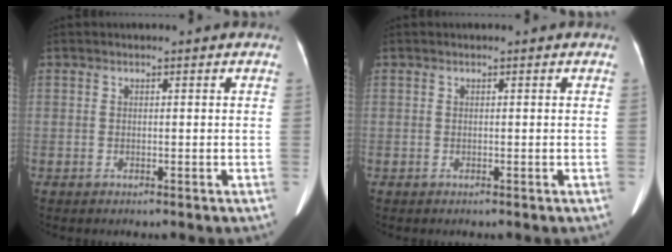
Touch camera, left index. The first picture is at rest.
{"total": 0.0}